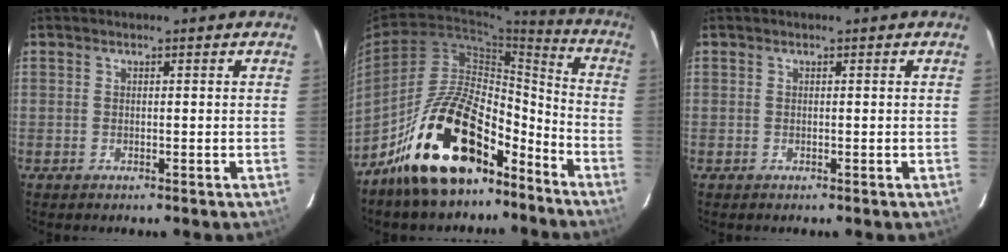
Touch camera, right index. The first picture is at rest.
{"total": 20.6, "force": [-14.3, 9.0, 11.8], "torque": [-0.209, 0.034, -0.227]}
{"total": 0.0}